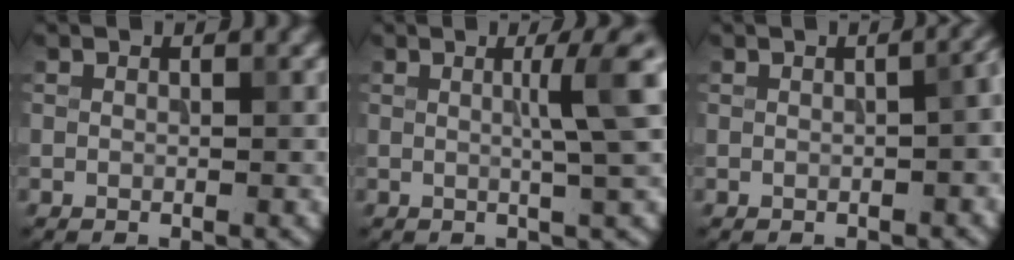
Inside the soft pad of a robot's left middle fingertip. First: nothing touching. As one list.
[{"total": 4.6, "force": [0.7, 0.6, 4.5], "torque": [-0.063, 0.008, 0.008]}, {"total": 4.7, "force": [-0.3, 2.4, 4.0], "torque": [-0.020, 0.004, 0.006]}]